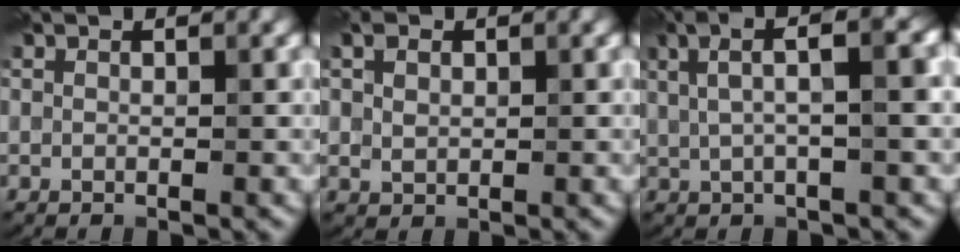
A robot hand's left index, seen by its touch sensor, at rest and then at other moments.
{"total": 2.3, "force": [0.5, 1.7, 1.5], "torque": [-0.032, 0.001, 0.010]}
{"total": 6.1, "force": [1.9, 1.7, 5.5], "torque": [-0.086, 0.019, 0.025]}